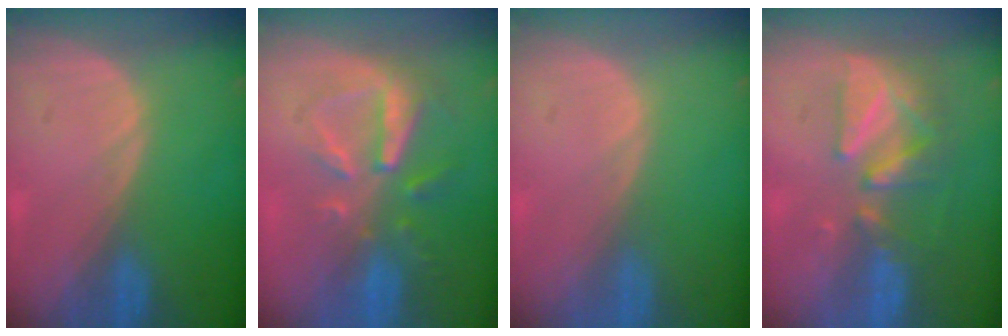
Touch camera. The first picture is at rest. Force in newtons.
{"total": 8.2, "press": 7.4, "slide": 3.6}
{"total": 0.0}
{"total": 8.6, "press": 7.7, "slide": 4.0}